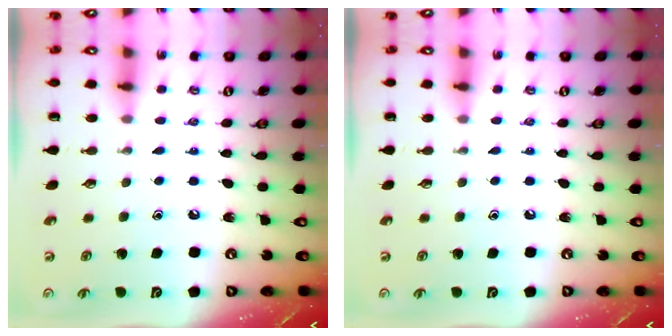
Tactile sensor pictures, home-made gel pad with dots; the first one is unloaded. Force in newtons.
{"total": 0.0}